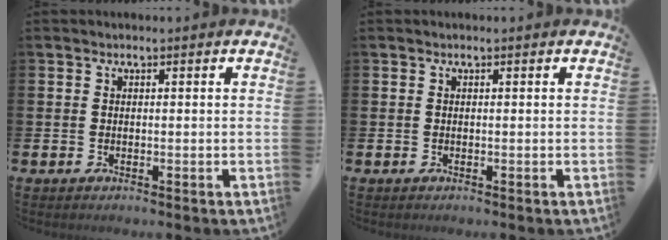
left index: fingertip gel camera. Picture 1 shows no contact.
{"total": 0.0}